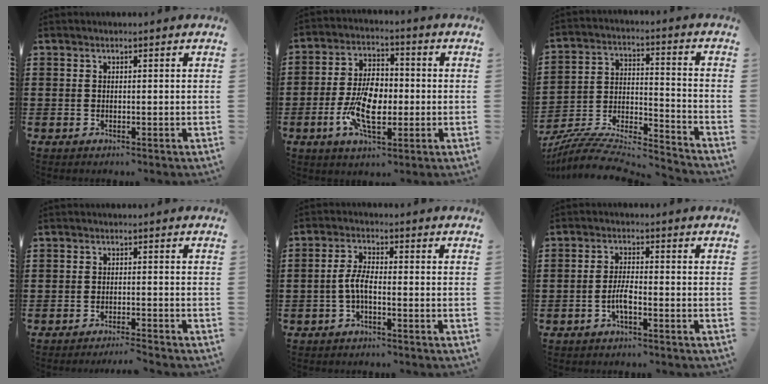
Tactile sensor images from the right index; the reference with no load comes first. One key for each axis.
{"total": 9.3, "fx": -1.9, "fy": 4.9, "fz": 7.7, "tx": -0.160, "ty": 0.006, "tz": -0.036}
{"total": 7.8, "fx": -7.3, "fy": 1.1, "fz": 2.5, "tx": -0.049, "ty": -0.005, "tz": -0.146}
{"total": 2.1, "fx": -2.1, "fy": -0.4, "fz": 0.2, "tx": -0.004, "ty": 0.001, "tz": -0.044}
{"total": 3.7, "fx": -1.3, "fy": 1.1, "fz": 3.3, "tx": -0.079, "ty": -0.002, "tz": -0.032}
{"total": 3.4, "fx": -1.5, "fy": 0.8, "fz": 3.0, "tx": -0.066, "ty": -0.002, "tz": -0.030}